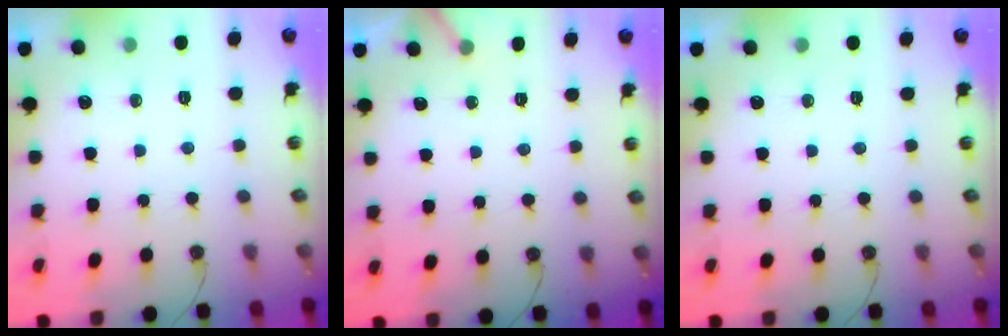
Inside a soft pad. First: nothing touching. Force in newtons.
{"total": 2.8, "press": 2.8, "slide": 0.2}
{"total": 0.0}